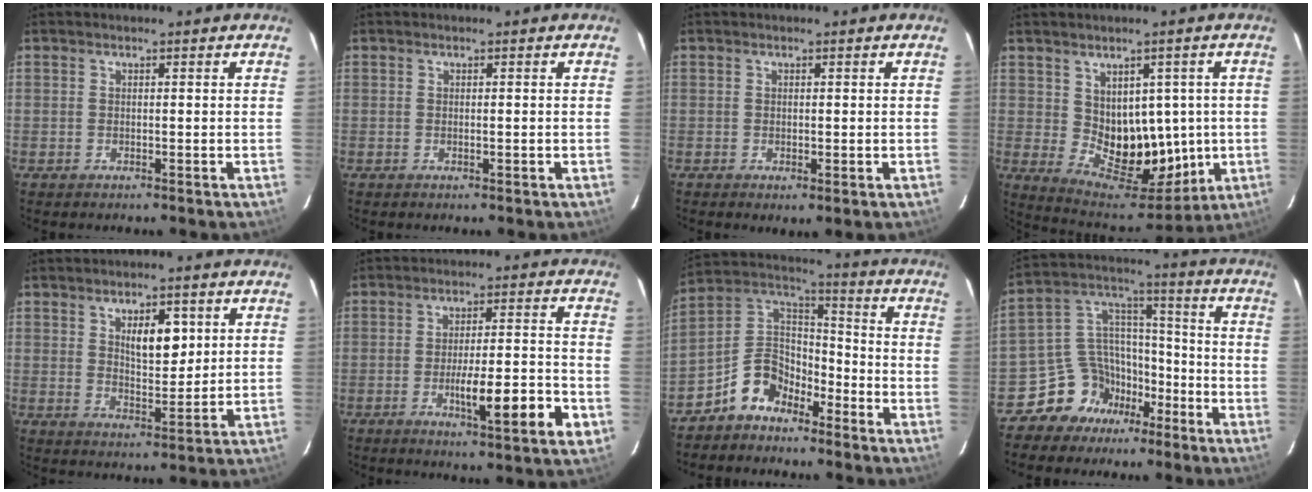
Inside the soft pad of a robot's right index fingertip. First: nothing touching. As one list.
[{"total": 0.6, "force": [-0.2, 0.2, 0.6], "torque": [-0.014, -0.001, -0.002]}, {"total": 2.1, "force": [-0.3, 1.0, 1.8], "torque": [-0.038, -0.005, -0.002]}, {"total": 12.5, "force": [0.3, 7.8, 9.8], "torque": [-0.144, 0.009, 0.037]}, {"total": 6.8, "force": [2.5, 2.9, 5.7], "torque": [-0.095, 0.000, 0.047]}, {"total": 11.4, "force": [-3.9, 1.3, 10.6], "torque": [-0.160, -0.001, -0.057]}, {"total": 9.6, "force": [-6.5, 5.8, 4.0], "torque": [-0.094, 0.038, -0.128]}, {"total": 11.3, "force": [-7.1, 8.4, 2.4], "torque": [-0.053, 0.068, -0.121]}]